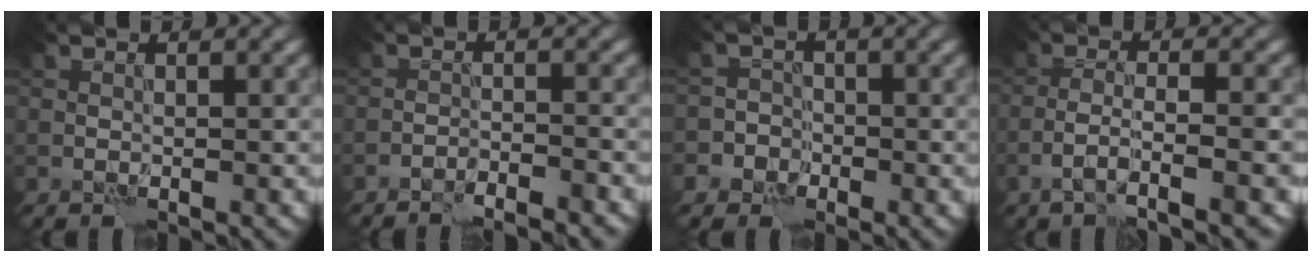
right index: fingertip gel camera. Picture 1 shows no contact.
{"total": 3.0, "force": [-2.9, 0.0, 0.8], "torque": [-0.013, 0.003, -0.045]}
{"total": 3.4, "force": [-1.8, 2.9, 0.0], "torque": [0.038, -0.001, -0.048]}
{"total": 4.0, "force": [-2.2, 0.6, 3.3], "torque": [-0.058, 0.002, -0.044]}